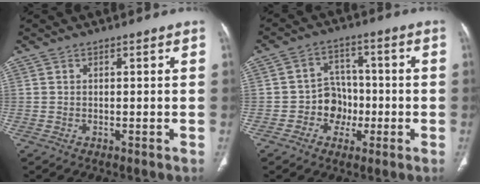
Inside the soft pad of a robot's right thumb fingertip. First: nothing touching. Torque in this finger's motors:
{"motor_torque": [0.58, 0.51, 0.34, 0.14, -0.01]}